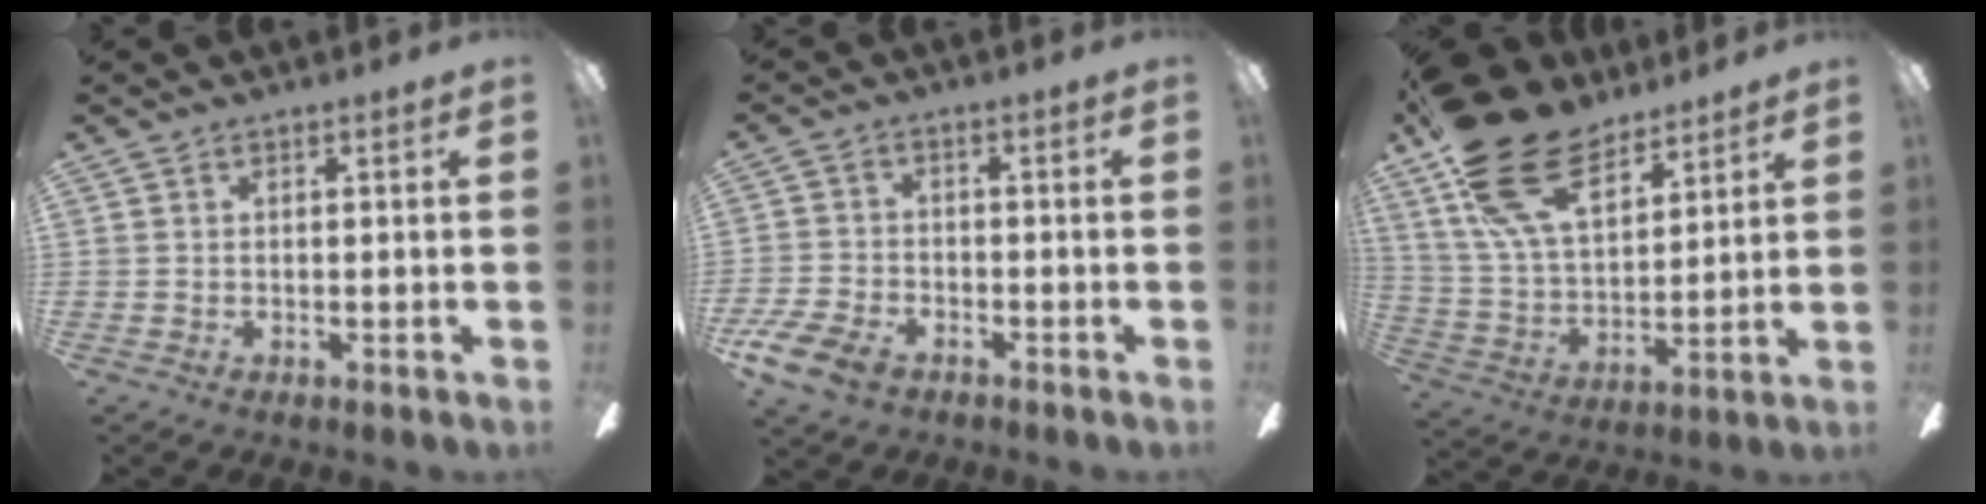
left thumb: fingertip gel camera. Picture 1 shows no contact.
{"total": 8.1, "force": [-4.9, 4.8, 4.5], "torque": [-0.107, 0.017, -0.093]}
{"total": 23.3, "force": [14.2, 12.3, 13.8], "torque": [-0.254, -0.060, 0.263]}